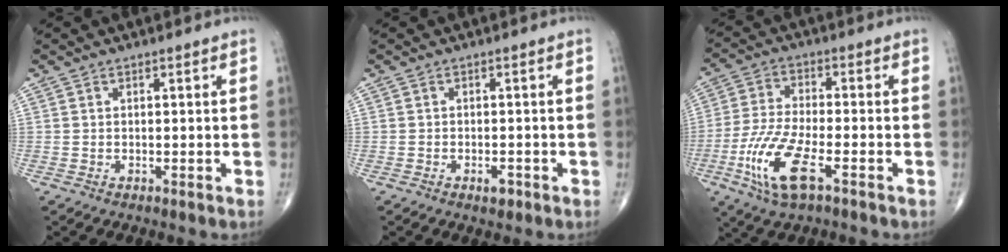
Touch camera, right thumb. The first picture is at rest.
{"total": 1.9, "force": [-1.1, 0.9, 1.3], "torque": [-0.015, 0.001, -0.016]}
{"total": 11.8, "force": [-5.1, 3.7, 10.0], "torque": [-0.224, 0.008, -0.097]}